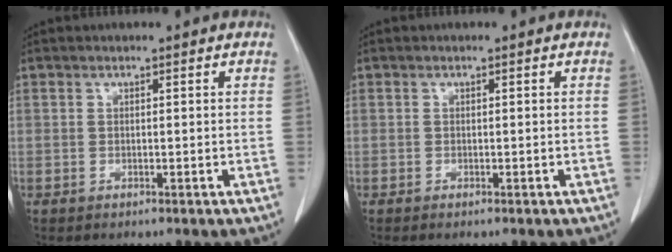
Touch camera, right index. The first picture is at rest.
{"total": 0.6, "force": [-0.5, 0.0, 0.4], "torque": [-0.011, -0.002, -0.007]}